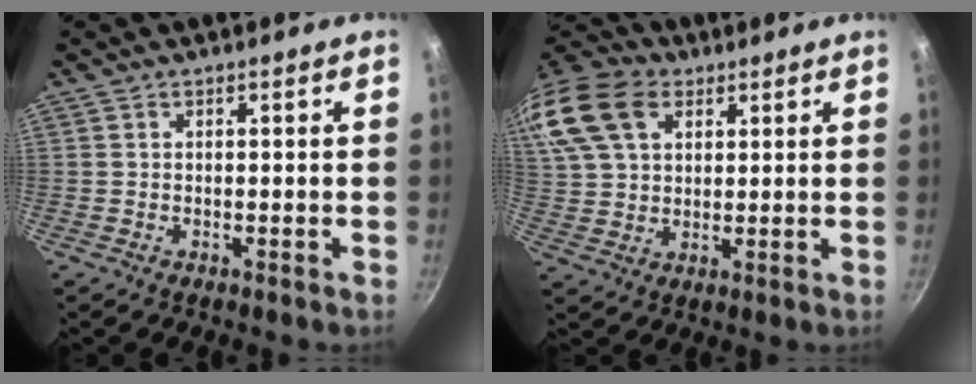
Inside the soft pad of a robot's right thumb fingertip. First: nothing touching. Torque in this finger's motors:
{"motor_torque": [-0.56, 1.45, 0.52, -0.48, 0.24]}